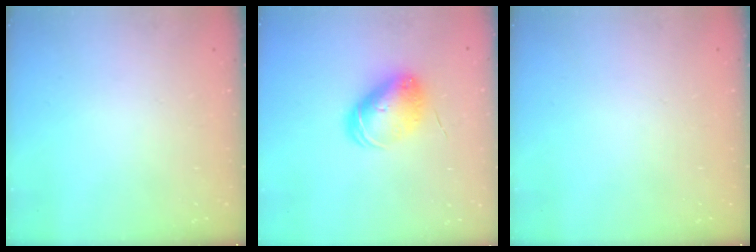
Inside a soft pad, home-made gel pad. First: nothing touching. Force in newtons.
{"total": 10.0, "press": 10.0, "slide": 0.6}
{"total": 0.0}